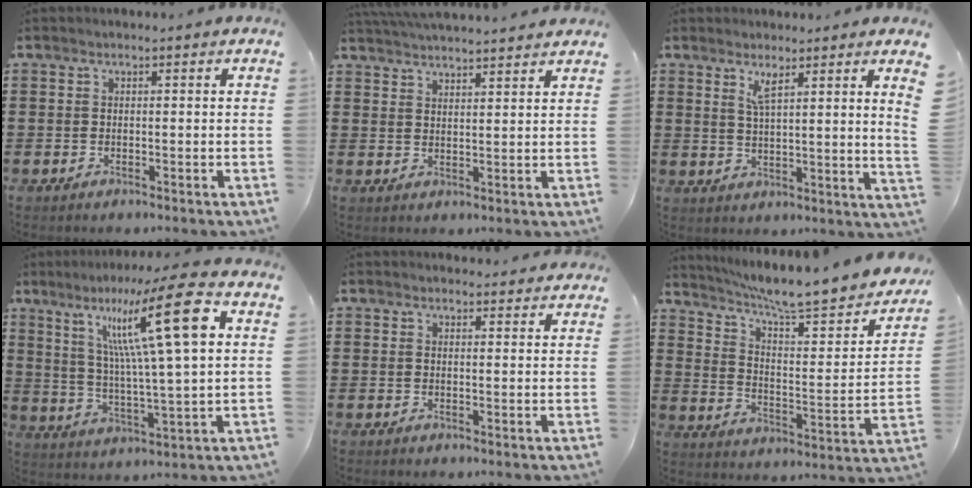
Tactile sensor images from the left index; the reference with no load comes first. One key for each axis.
{"total": 3.5, "fx": 3.5, "fy": -0.2, "fz": 0.3, "tx": -0.017, "ty": -0.011, "tz": 0.064}
{"total": 4.4, "fx": 3.2, "fy": -0.7, "fz": 3.0, "tx": -0.055, "ty": -0.017, "tz": 0.050}
{"total": 15.7, "fx": 7.0, "fy": 1.2, "fz": 14.0, "tx": -0.256, "ty": -0.012, "tz": 0.102}
{"total": 1.4, "fx": 1.4, "fy": 0.4, "fz": 0.1, "tx": 0.001, "ty": -0.001, "tz": 0.026}
{"total": 7.3, "fx": 6.3, "fy": 0.4, "fz": 3.8, "tx": -0.087, "ty": -0.056, "tz": 0.097}